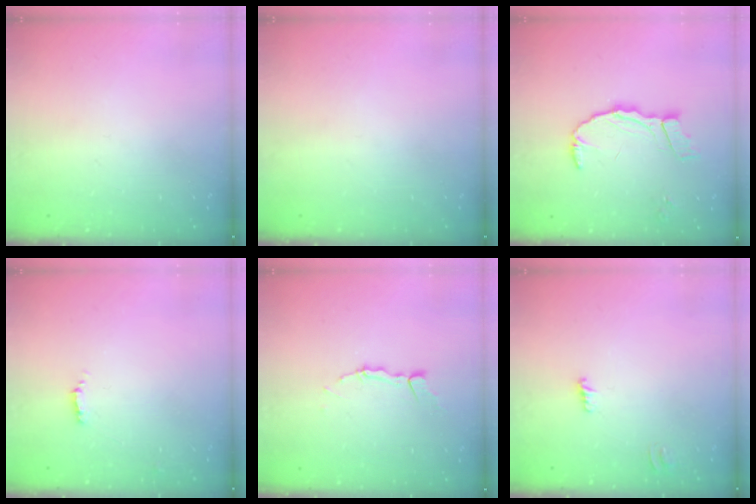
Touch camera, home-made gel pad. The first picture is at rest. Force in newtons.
{"total": 0.0}
{"total": 8.9, "press": 8.9, "slide": 0.6}
{"total": 1.3, "press": 1.3, "slide": 0.4}
{"total": 4.4, "press": 4.4, "slide": 0.3}
{"total": 3.5, "press": 3.5, "slide": 0.3}